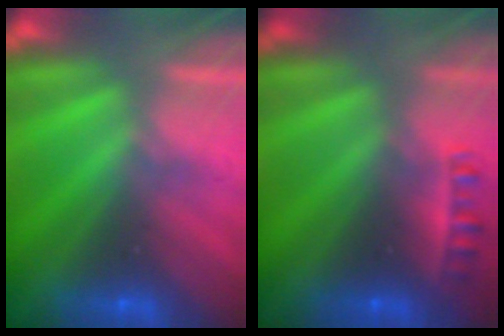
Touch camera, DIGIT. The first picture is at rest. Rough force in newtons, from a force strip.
{"total": 2.3}